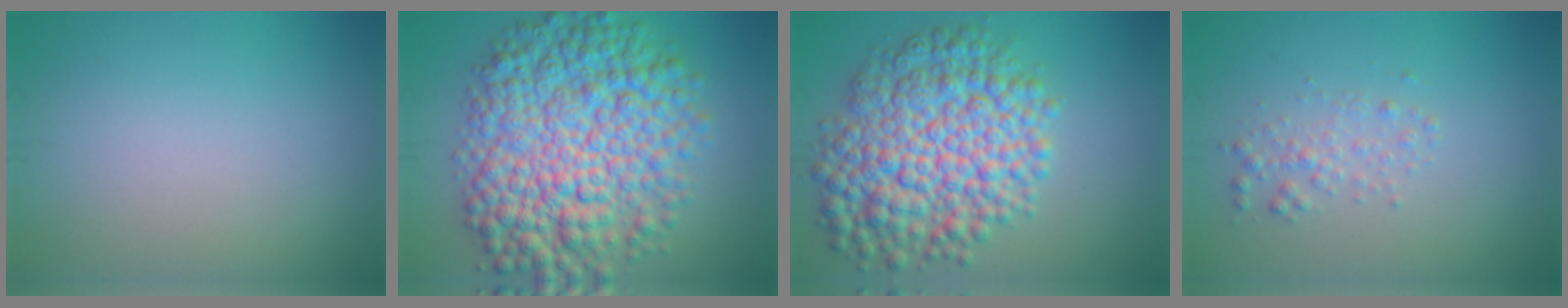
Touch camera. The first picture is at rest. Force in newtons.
{"total": 11.9, "press": 11.9, "slide": 0.1}
{"total": 10.2, "press": 10.2, "slide": 0.1}
{"total": 1.5, "press": 1.5, "slide": 0.0}